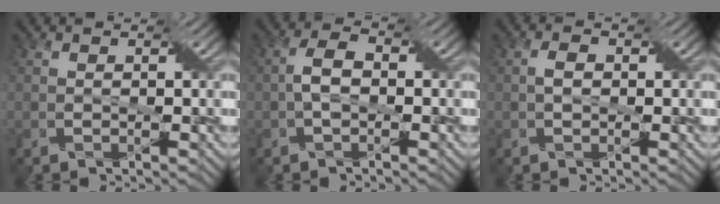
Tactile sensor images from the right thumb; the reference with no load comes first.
{"total": 3.2, "force": [-0.5, 1.8, 2.6], "torque": [-0.057, 0.009, -0.013]}
{"total": 1.6, "force": [-0.1, 1.0, 1.2], "torque": [-0.025, 0.003, -0.003]}